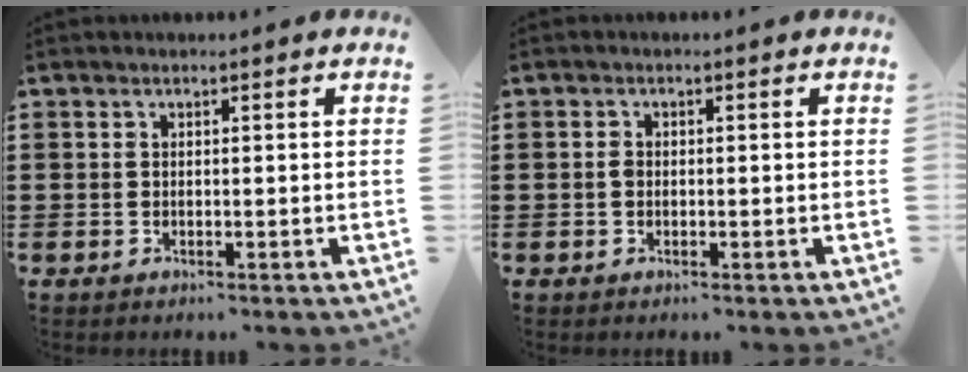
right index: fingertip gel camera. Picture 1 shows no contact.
{"total": 1.0, "force": [-0.2, 0.7, 0.7], "torque": [-0.017, 0.003, -0.005]}